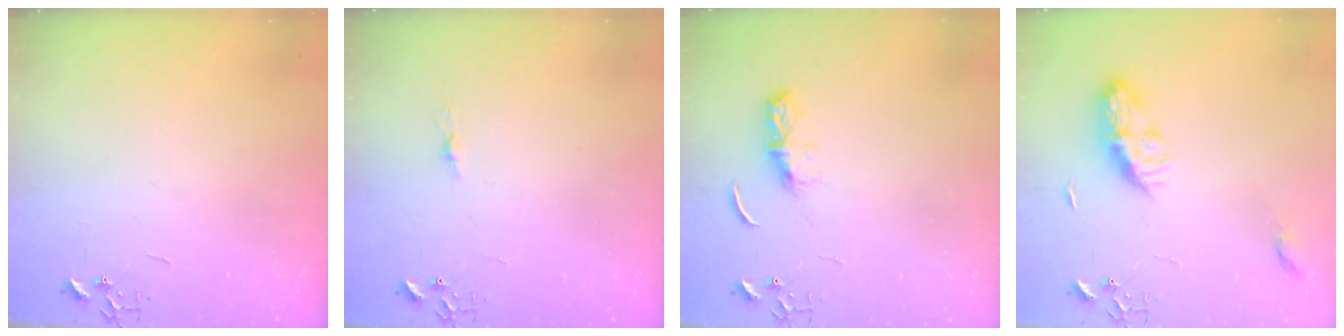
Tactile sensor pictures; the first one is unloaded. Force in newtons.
{"total": 3.4, "press": 3.4, "slide": 0.3}
{"total": 5.9, "press": 5.9, "slide": 0.6}
{"total": 8.9, "press": 8.9, "slide": 0.2}